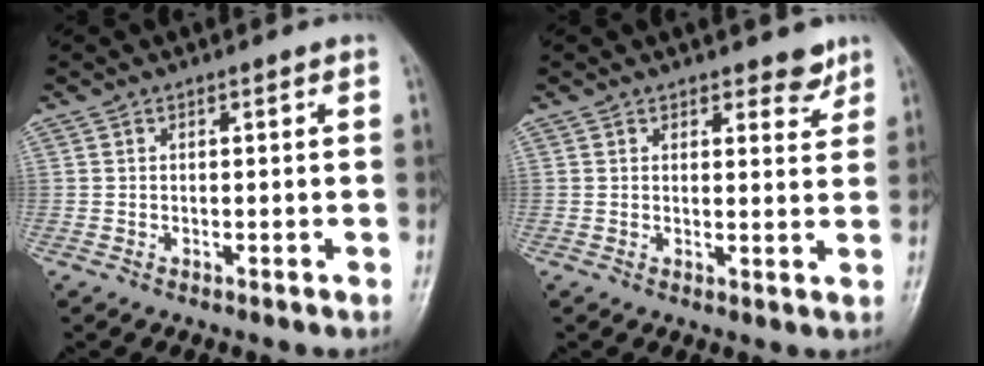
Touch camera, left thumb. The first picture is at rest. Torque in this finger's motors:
{"motor_torque": [-0.02, 0.02, -0.03, -0.20, 0.01]}